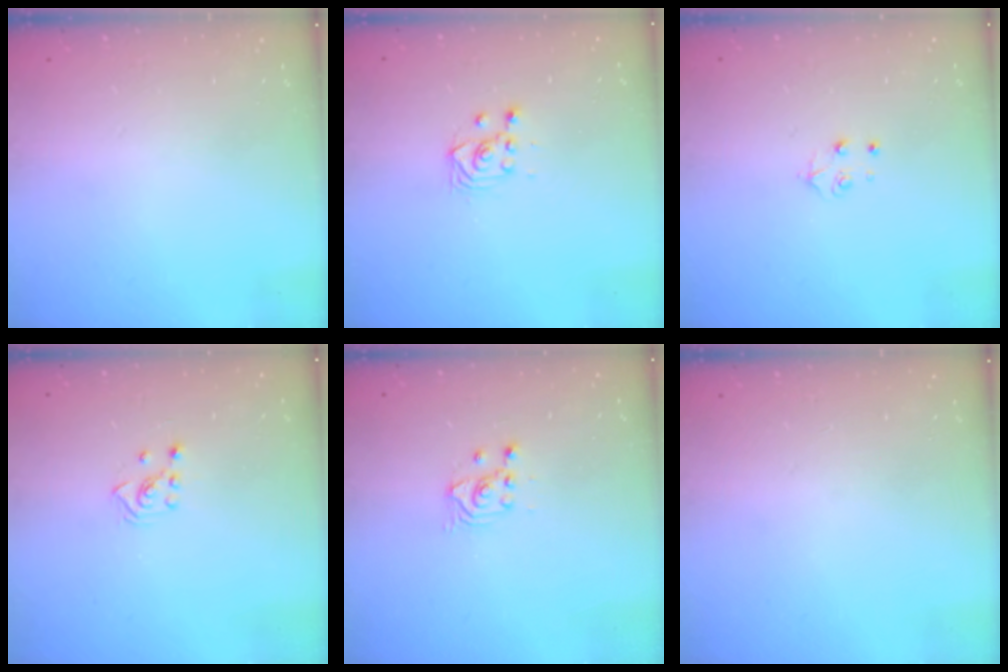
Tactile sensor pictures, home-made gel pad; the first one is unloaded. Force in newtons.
{"total": 2.9, "press": 2.9, "slide": 0.6}
{"total": 3.9, "press": 3.8, "slide": 0.5}
{"total": 2.3, "press": 2.2, "slide": 0.8}
{"total": 2.7, "press": 2.7, "slide": 0.3}
{"total": 0.0}